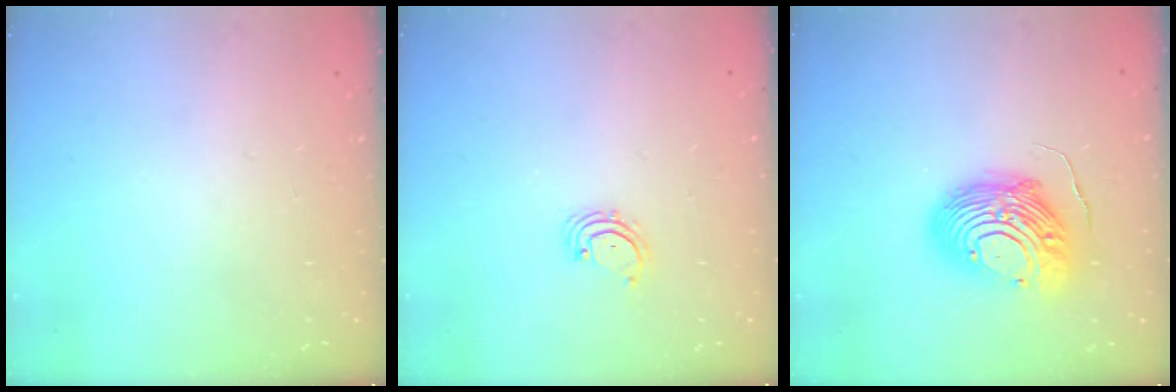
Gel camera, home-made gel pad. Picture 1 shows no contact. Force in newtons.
{"total": 2.3, "press": 2.3, "slide": 0.5}
{"total": 14.9, "press": 14.9, "slide": 1.5}